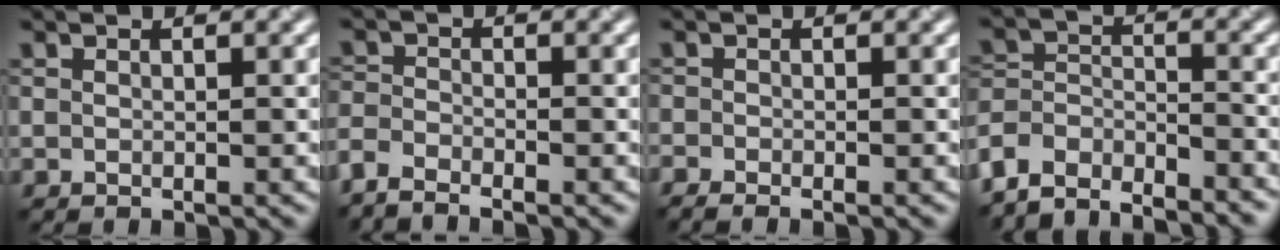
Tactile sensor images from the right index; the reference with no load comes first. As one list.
[{"total": 2.8, "force": [-2.6, 0.3, 0.8], "torque": [-0.026, -0.003, -0.063]}, {"total": 1.4, "force": [-1.3, 0.1, 0.6], "torque": [-0.014, -0.004, -0.029]}, {"total": 6.5, "force": [-6.0, 2.1, 1.5], "torque": [-0.030, -0.004, -0.113]}]